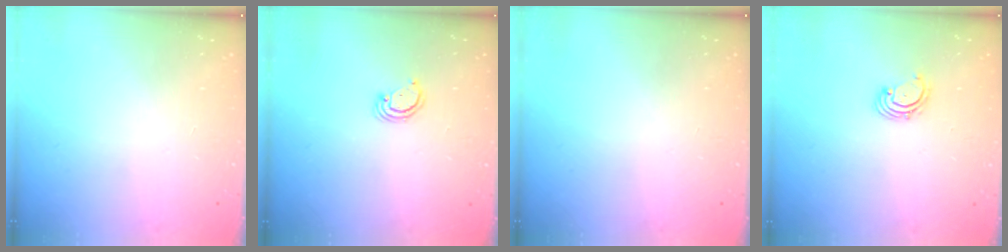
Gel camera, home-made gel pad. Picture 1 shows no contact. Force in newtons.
{"total": 2.4, "press": 2.4, "slide": 0.2}
{"total": 0.0}
{"total": 1.8, "press": 1.7, "slide": 0.6}